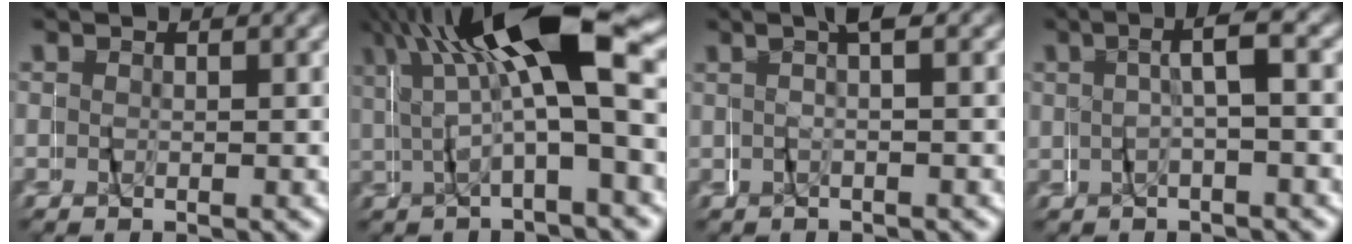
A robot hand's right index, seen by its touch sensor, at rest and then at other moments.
{"total": 10.7, "force": [3.7, 3.1, 9.6], "torque": [-0.155, 0.040, 0.051]}
{"total": 1.1, "force": [0.1, -0.6, 0.9], "torque": [-0.020, 0.011, -0.001]}
{"total": 2.0, "force": [0.2, -0.1, 2.0], "torque": [-0.035, 0.014, 0.003]}